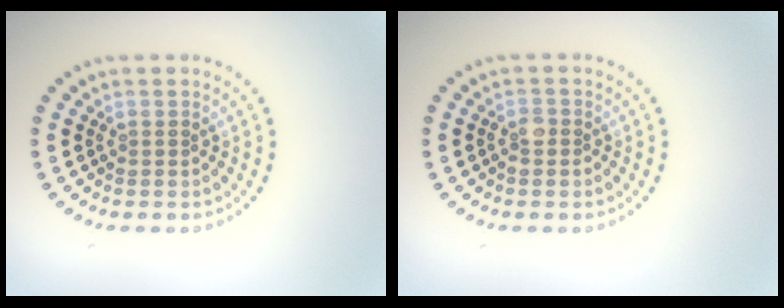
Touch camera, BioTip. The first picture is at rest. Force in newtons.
{"total": 1.0, "press": 0.9, "slide": 0.4}